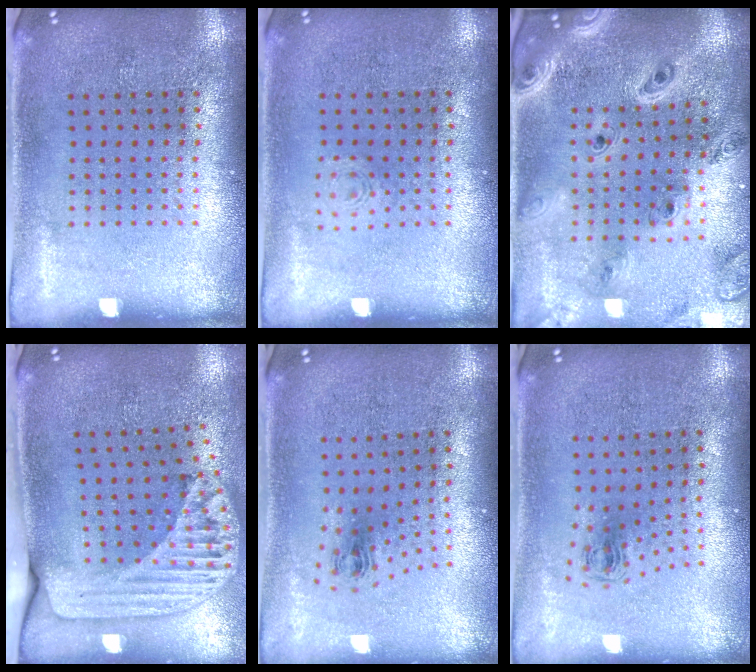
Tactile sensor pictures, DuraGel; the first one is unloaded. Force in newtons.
{"total": 0.7, "press": 0.7, "slide": 0.1}
{"total": 2.5, "press": 2.2, "slide": 1.2}
{"total": 2.4, "press": 1.7, "slide": 1.6}
{"total": 0.9, "press": 0.4, "slide": 0.8}
{"total": 0.6, "press": 0.3, "slide": 0.6}